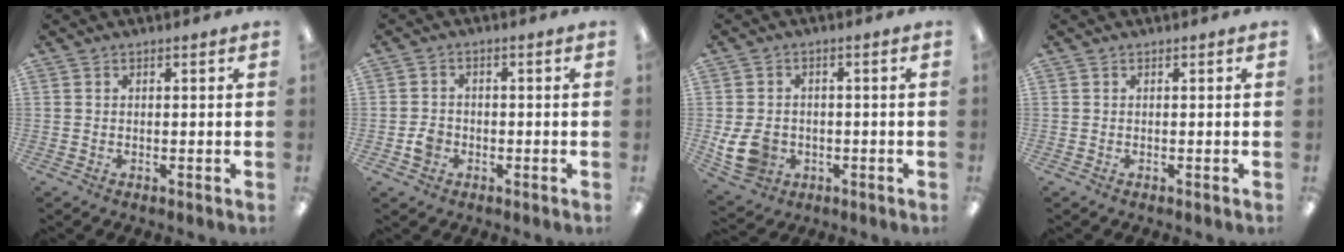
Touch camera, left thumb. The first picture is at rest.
{"total": 3.4, "force": [-1.2, 2.7, 1.5], "torque": [-0.024, 0.007, -0.022]}
{"total": 8.1, "force": [-1.7, 6.4, 4.5], "torque": [-0.102, 0.008, -0.029]}
{"total": 0.0}